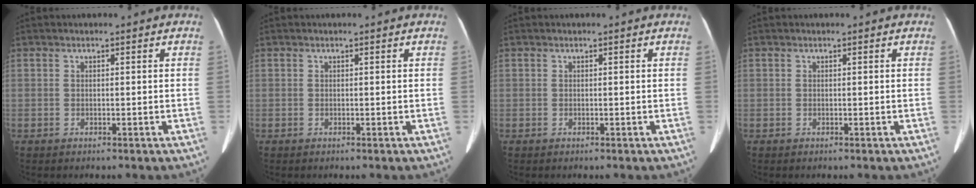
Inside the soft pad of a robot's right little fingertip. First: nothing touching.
{"total": 0.0}
{"total": 0.0}
{"total": 0.0}